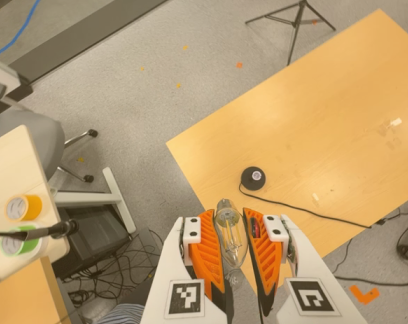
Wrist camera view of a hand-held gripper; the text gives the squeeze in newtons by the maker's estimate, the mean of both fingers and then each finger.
{"total": 23.9, "left": 26.1, "right": 21.6}